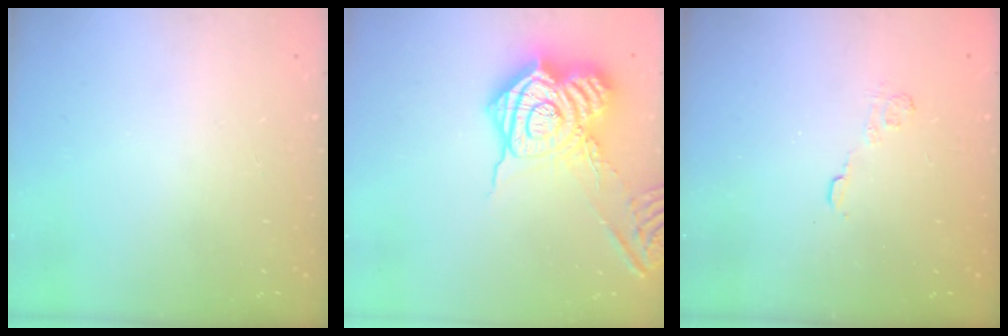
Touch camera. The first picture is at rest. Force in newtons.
{"total": 19.7, "press": 19.6, "slide": 1.5}
{"total": 3.0, "press": 2.6, "slide": 1.4}